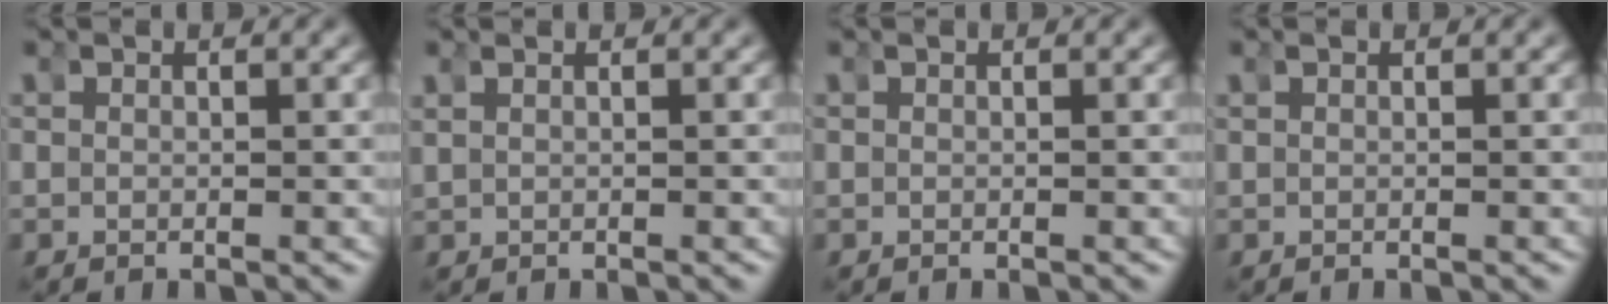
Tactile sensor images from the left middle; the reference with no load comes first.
{"total": 0.8, "force": [0.4, 0.4, 0.5], "torque": [-0.009, 0.003, 0.009]}
{"total": 0.0}
{"total": 0.0}